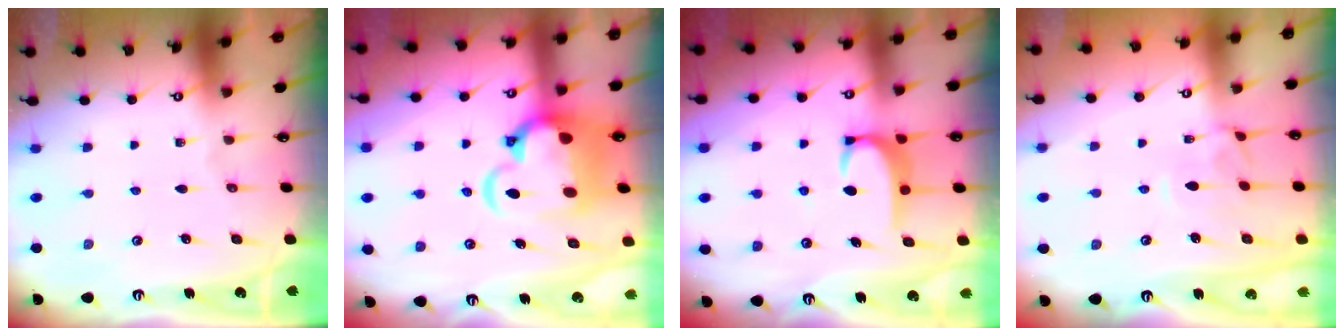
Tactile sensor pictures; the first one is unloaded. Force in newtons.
{"total": 9.3, "press": 9.0, "slide": 2.4}
{"total": 3.5, "press": 3.5, "slide": 0.6}
{"total": 1.3, "press": 1.2, "slide": 0.6}